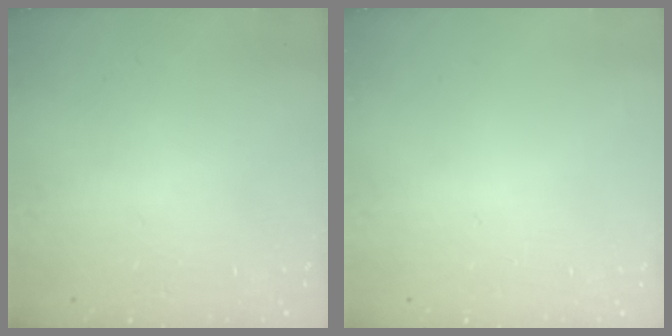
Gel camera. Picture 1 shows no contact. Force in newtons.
{"total": 0.0}